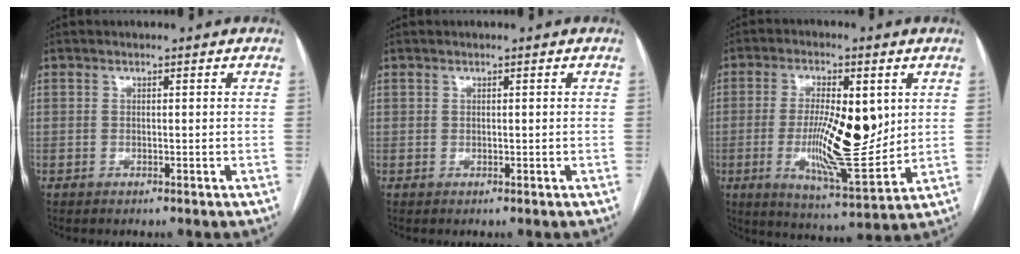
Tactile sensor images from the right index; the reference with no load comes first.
{"total": 0.0}
{"total": 13.3, "force": [0.7, 3.4, 12.8], "torque": [-0.229, -0.007, 0.016]}